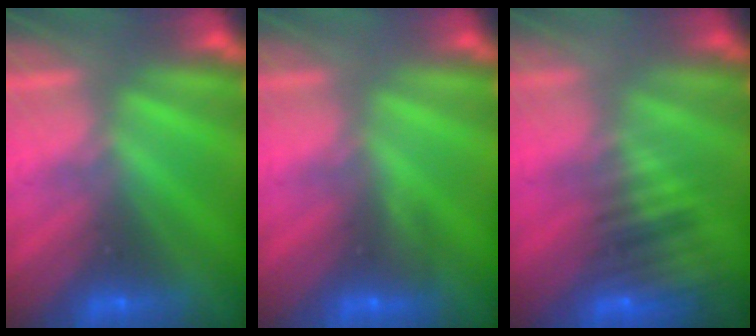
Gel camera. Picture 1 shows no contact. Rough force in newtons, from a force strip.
{"total": 2.9}
{"total": 4.9}